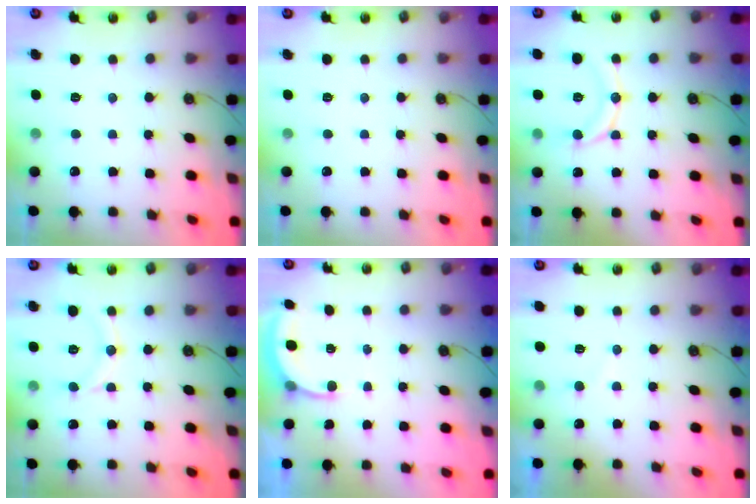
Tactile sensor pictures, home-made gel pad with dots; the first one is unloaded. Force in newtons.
{"total": 0.0}
{"total": 12.7, "press": 12.6, "slide": 1.5}
{"total": 11.1, "press": 11.1, "slide": 1.0}
{"total": 3.9, "press": 3.9, "slide": 0.3}
{"total": 5.0, "press": 4.9, "slide": 0.5}